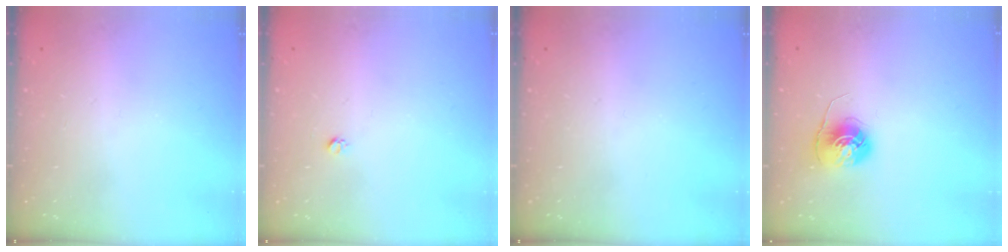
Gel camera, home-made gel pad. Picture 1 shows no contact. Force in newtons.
{"total": 3.1, "press": 3.1, "slide": 0.3}
{"total": 0.0}
{"total": 6.1, "press": 6.1, "slide": 0.4}